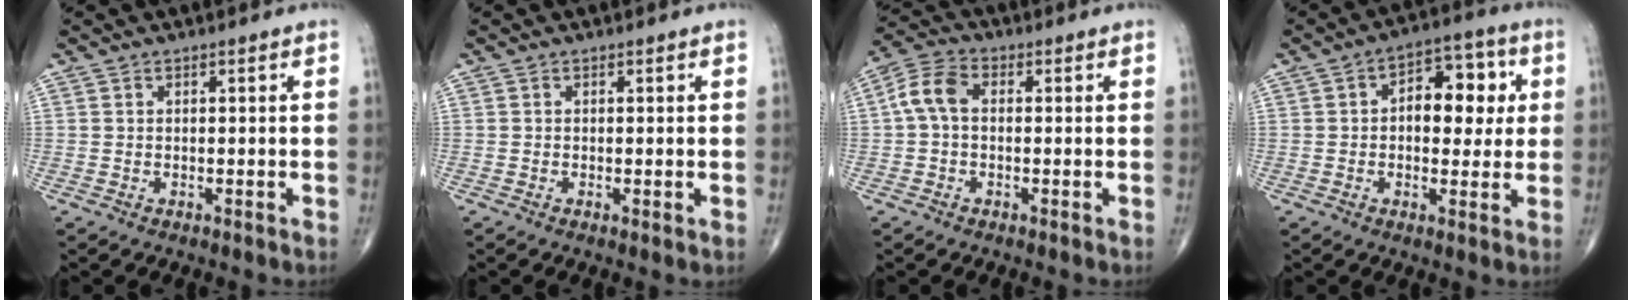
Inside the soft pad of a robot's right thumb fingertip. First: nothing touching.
{"total": 0.6, "force": [-0.1, 0.1, 0.6], "torque": [-0.017, -0.004, -0.003]}
{"total": 6.3, "force": [0.2, 4.1, 4.8], "torque": [-0.095, 0.020, -0.005]}
{"total": 11.4, "force": [1.7, 6.8, 8.9], "torque": [-0.083, 0.019, 0.019]}